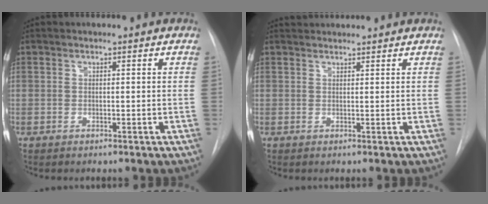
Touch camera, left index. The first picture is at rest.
{"total": 4.1, "force": [4.0, 0.5, 0.7], "torque": [-0.010, 0.035, 0.057]}